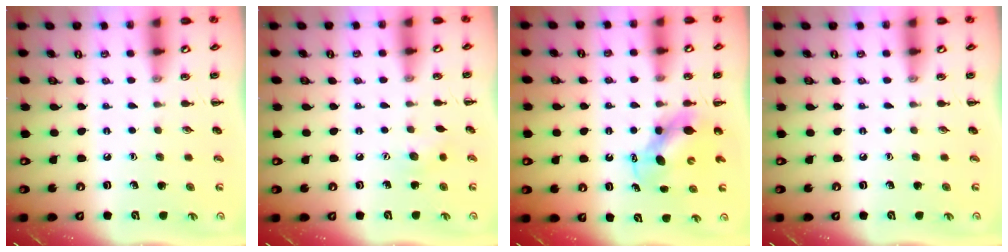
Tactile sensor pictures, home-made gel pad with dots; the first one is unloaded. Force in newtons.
{"total": 4.4, "press": 4.3, "slide": 1.0}
{"total": 6.4, "press": 6.4, "slide": 0.8}
{"total": 0.0}